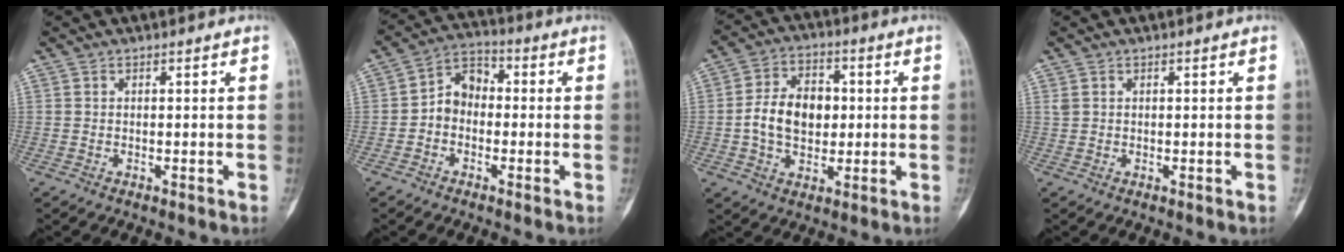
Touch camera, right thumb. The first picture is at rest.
{"total": 6.7, "force": [-1.1, 5.3, 3.9], "torque": [-0.043, 0.030, -0.038]}
{"total": 11.3, "force": [0.0, 7.9, 8.1], "torque": [-0.118, 0.015, -0.005]}
{"total": 0.9, "force": [0.4, 0.6, 0.4], "torque": [-0.005, 0.005, 0.011]}